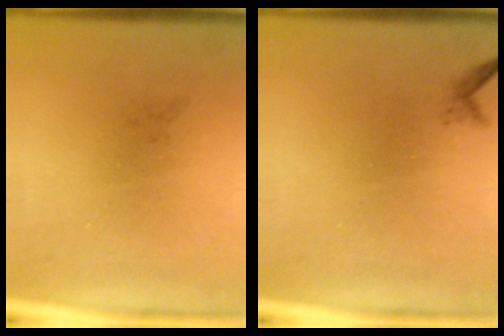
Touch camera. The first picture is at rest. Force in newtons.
{"total": 0.6}